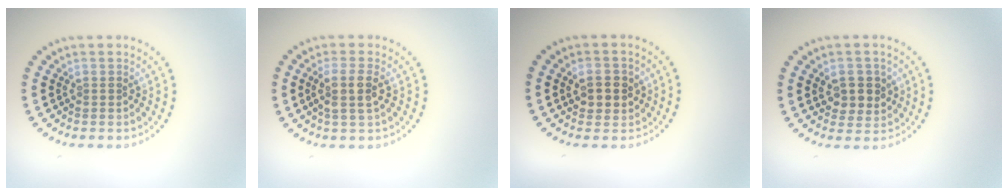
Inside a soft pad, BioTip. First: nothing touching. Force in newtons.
{"total": 2.6, "press": 2.2, "slide": 1.4}
{"total": 2.5, "press": 2.5, "slide": 0.5}
{"total": 2.9, "press": 2.8, "slide": 0.8}